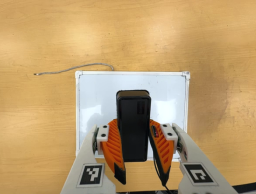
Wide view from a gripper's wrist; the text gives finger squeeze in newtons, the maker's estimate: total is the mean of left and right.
{"total": 7.0, "left": 6.3, "right": 7.8}